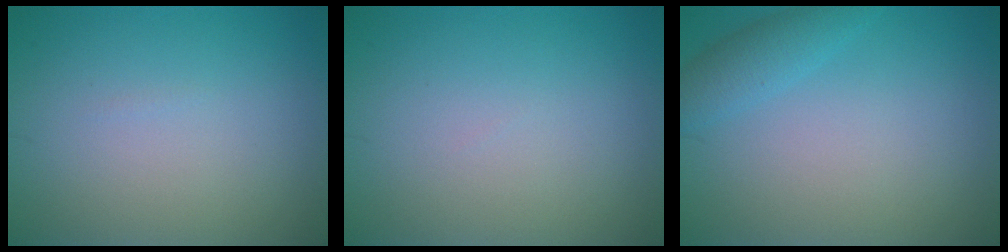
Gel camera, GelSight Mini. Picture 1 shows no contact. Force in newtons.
{"total": 0.0}
{"total": 2.1, "press": 2.1, "slide": 0.2}